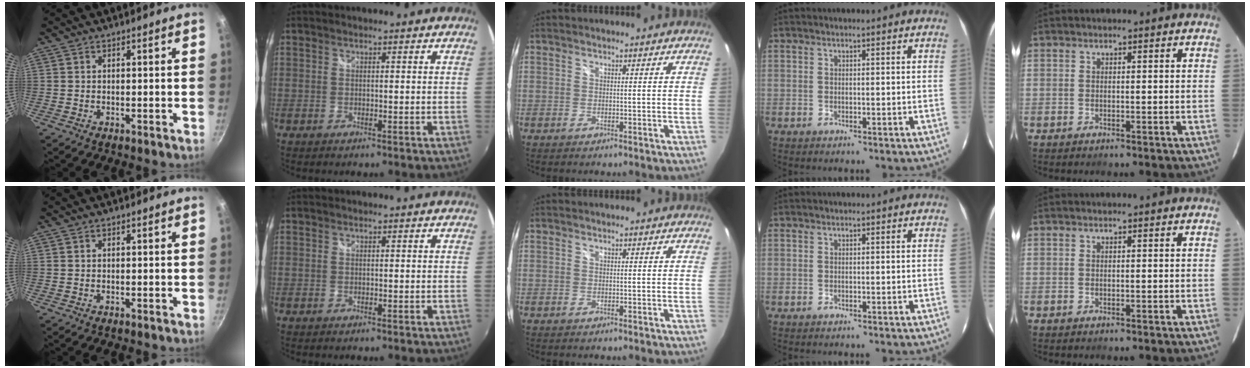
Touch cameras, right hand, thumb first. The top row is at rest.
{}